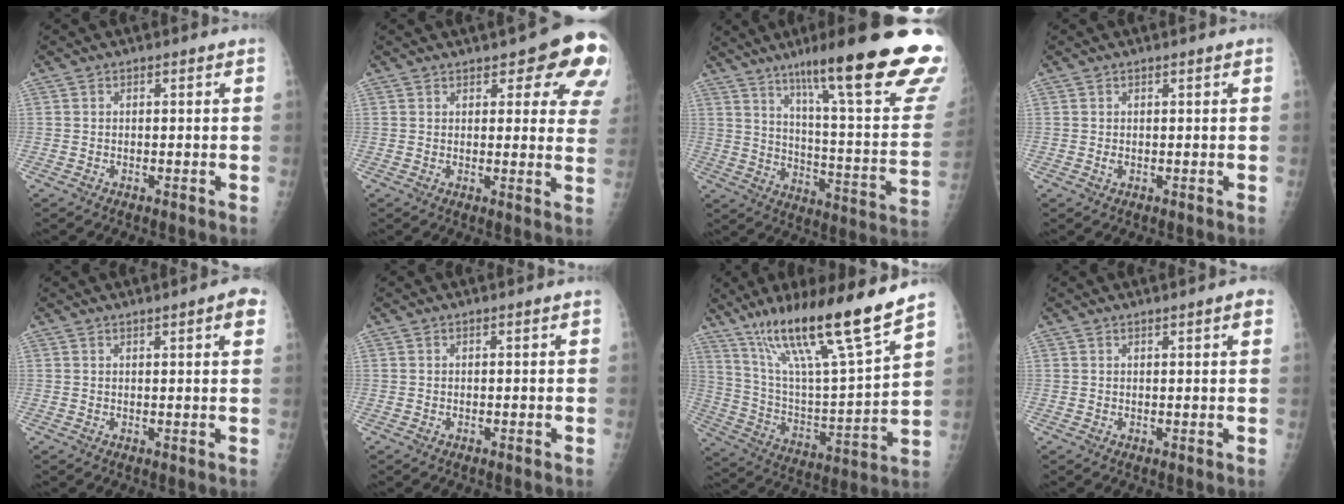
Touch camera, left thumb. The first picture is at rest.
{"total": 13.0, "force": [7.6, 5.1, 9.2], "torque": [-0.063, -0.032, 0.075]}
{"total": 31.7, "force": [20.2, 4.3, 24.1], "torque": [-0.265, -0.075, 0.290]}
{"total": 0.8, "force": [0.2, 0.4, 0.7], "torque": [-0.012, 0.002, 0.008]}
{"total": 3.9, "force": [2.2, 0.5, 3.2], "torque": [-0.035, -0.006, 0.026]}
{"total": 0.0}
{"total": 22.3, "force": [15.5, 1.7, 15.9], "torque": [-0.253, -0.064, 0.278]}
{"total": 2.5, "force": [1.5, 0.3, 2.0], "torque": [-0.027, -0.006, 0.020]}